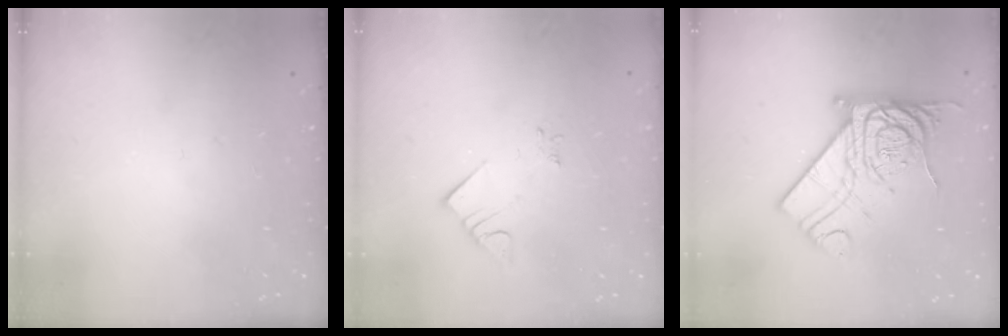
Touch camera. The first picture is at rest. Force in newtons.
{"total": 3.3, "press": 3.3, "slide": 0.1}
{"total": 16.9, "press": 16.9, "slide": 1.2}